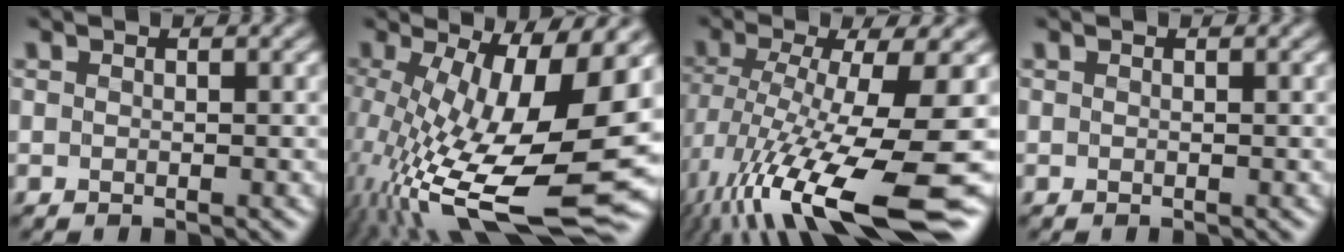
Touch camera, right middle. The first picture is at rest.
{"total": 15.8, "force": [-2.2, 6.0, 14.4], "torque": [-0.257, -0.025, -0.028]}
{"total": 14.3, "force": [-5.7, 3.9, 12.5], "torque": [-0.250, -0.030, -0.085]}
{"total": 0.0}